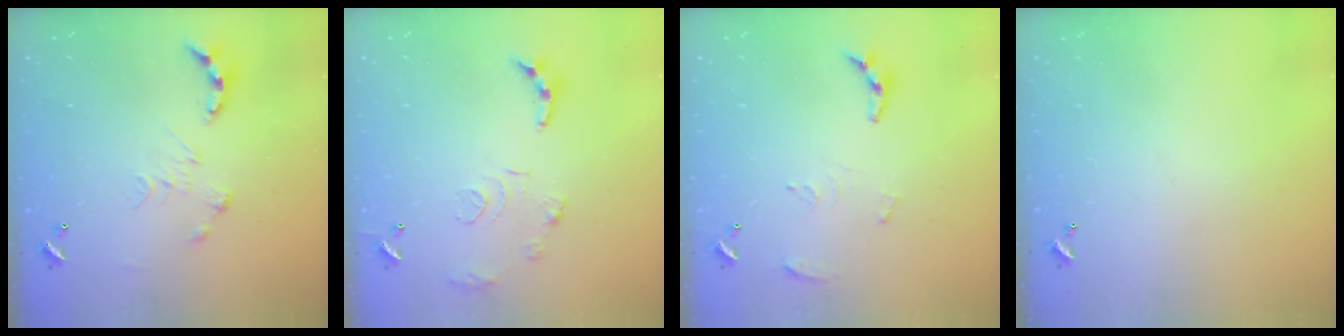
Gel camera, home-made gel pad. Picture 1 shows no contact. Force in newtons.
{"total": 11.6, "press": 11.5, "slide": 0.8}
{"total": 6.7, "press": 6.6, "slide": 0.6}
{"total": 0.0}